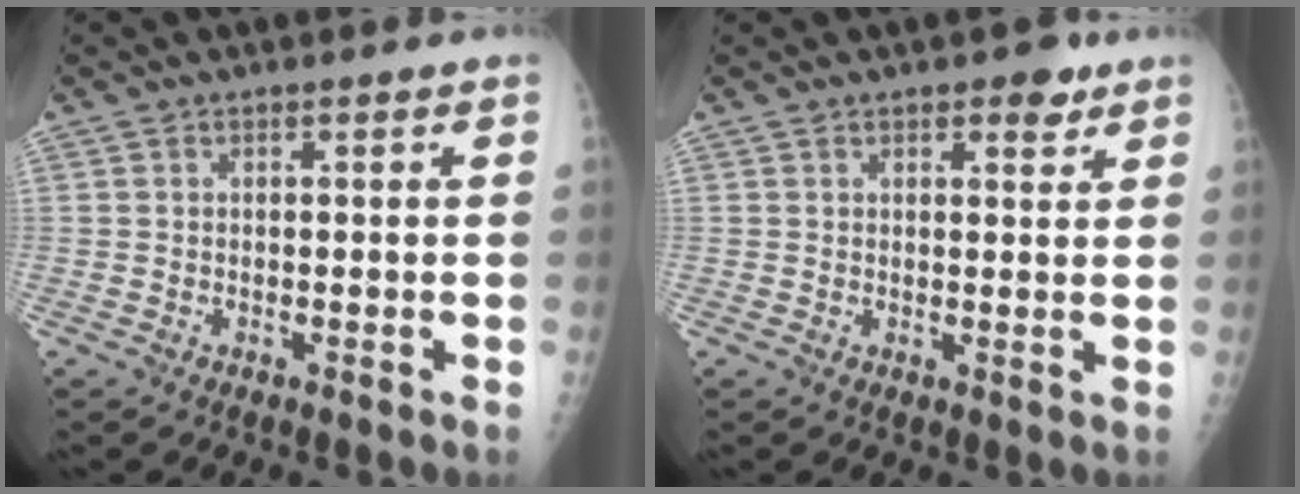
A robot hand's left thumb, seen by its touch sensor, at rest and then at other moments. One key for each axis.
{"total": 3.8, "fx": 2.4, "fy": 1.8, "fz": 2.4, "tx": -0.015, "ty": -0.010, "tz": 0.029}